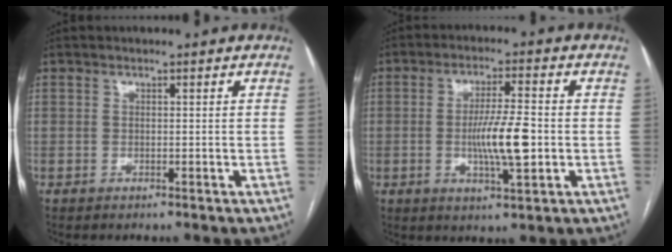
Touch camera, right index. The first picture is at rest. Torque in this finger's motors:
{"motor_torque": [0.28, -0.07, 0.25, 0.09]}